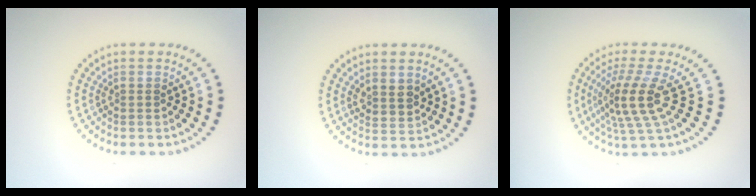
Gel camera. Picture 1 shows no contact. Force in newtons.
{"total": 1.7, "press": 1.4, "slide": 0.9}
{"total": 4.4, "press": 3.1, "slide": 3.0}